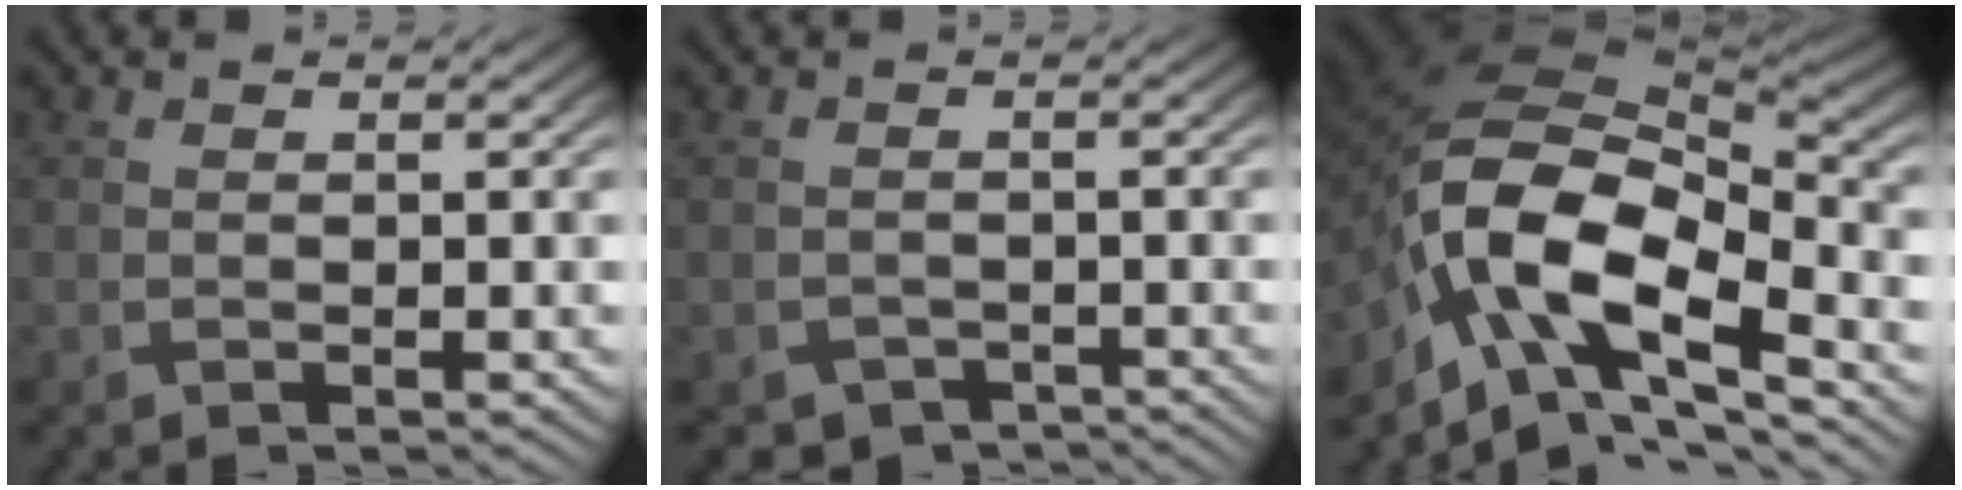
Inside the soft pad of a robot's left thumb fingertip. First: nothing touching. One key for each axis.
{"total": 2.3, "fx": -1.8, "fy": 1.3, "fz": 0.4, "tx": -0.006, "ty": -0.007, "tz": -0.030}
{"total": 15.1, "fx": -6.3, "fy": 7.6, "fz": 11.4, "tx": -0.228, "ty": -0.018, "tz": -0.127}